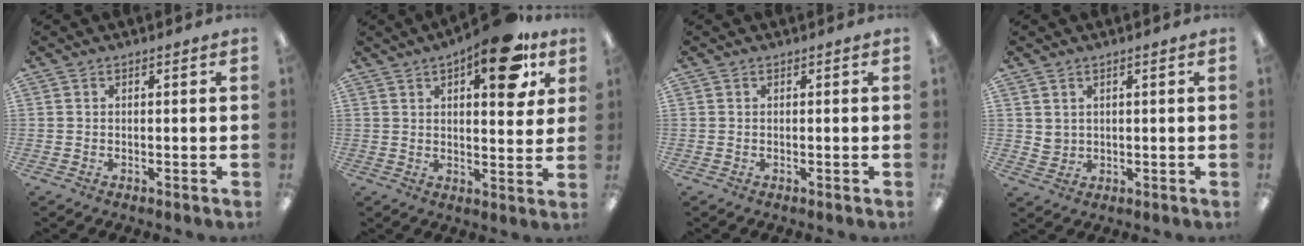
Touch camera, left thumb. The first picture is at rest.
{"total": 16.0, "force": [8.5, 6.1, 12.1], "torque": [-0.153, -0.037, 0.130]}
{"total": 0.0}
{"total": 2.7, "force": [1.7, 2.0, 0.7], "torque": [-0.019, -0.002, 0.031]}